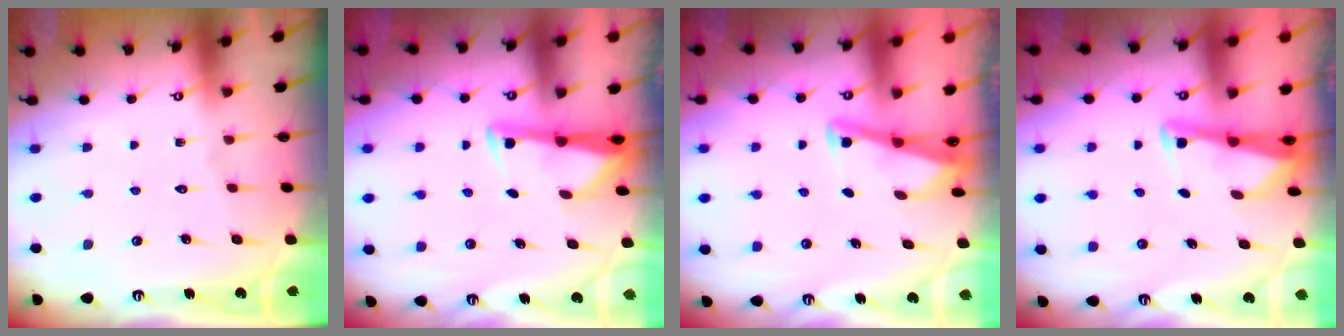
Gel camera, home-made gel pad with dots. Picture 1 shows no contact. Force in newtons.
{"total": 3.1, "press": 3.1, "slide": 0.5}
{"total": 3.0, "press": 2.9, "slide": 0.3}
{"total": 2.7, "press": 2.7, "slide": 0.2}